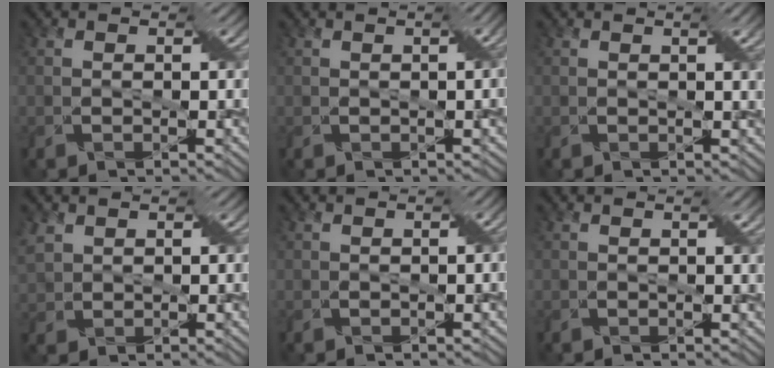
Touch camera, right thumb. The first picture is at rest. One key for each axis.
{"total": 3.6, "fx": 0.1, "fy": 0.5, "fz": 3.6, "tx": -0.050, "ty": 0.014, "tz": -0.001}
{"total": 2.9, "fx": 0.9, "fy": 0.0, "fz": 2.8, "tx": -0.043, "ty": 0.008, "tz": 0.015}
{"total": 3.8, "fx": 1.6, "fy": 2.6, "fz": 2.2, "tx": -0.069, "ty": 0.002, "tz": 0.030}
{"total": 2.3, "fx": 0.0, "fy": 0.6, "fz": 2.3, "tx": -0.029, "ty": 0.006, "tz": -0.001}
{"total": 1.5, "fx": 0.5, "fy": -0.4, "fz": 1.4, "tx": -0.023, "ty": 0.007, "tz": 0.011}